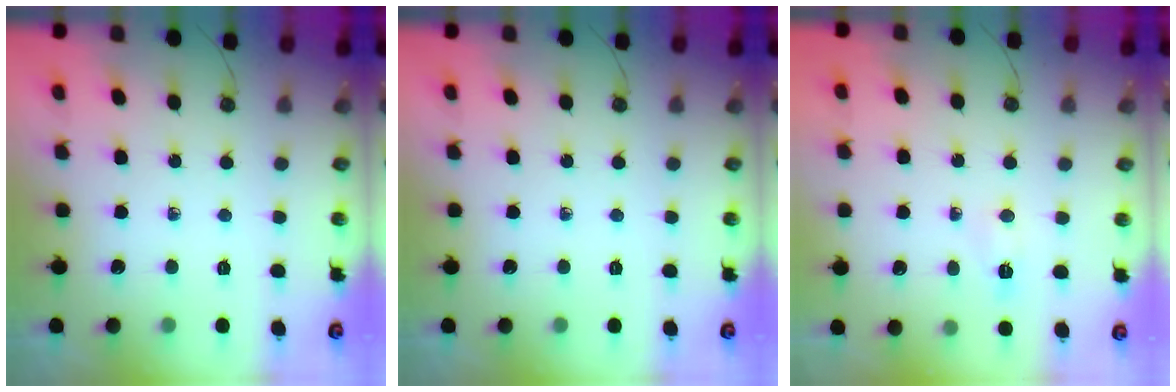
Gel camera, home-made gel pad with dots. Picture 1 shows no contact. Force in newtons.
{"total": 0.0}
{"total": 4.6, "press": 3.9, "slide": 2.6}